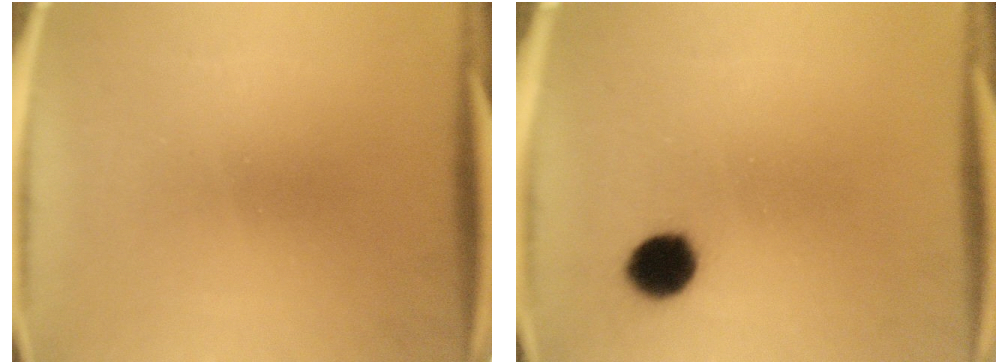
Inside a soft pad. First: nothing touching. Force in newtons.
{"total": 6.4}